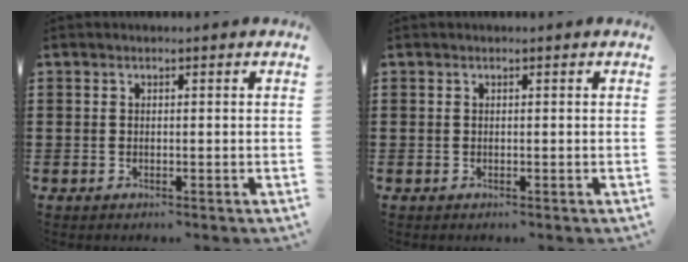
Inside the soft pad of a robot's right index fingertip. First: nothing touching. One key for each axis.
{"total": 0.0}